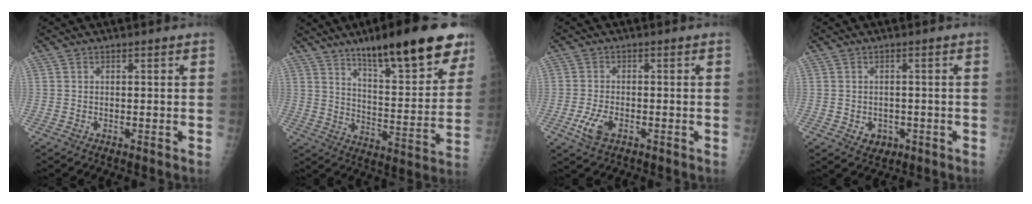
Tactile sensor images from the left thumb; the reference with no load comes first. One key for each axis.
{"total": 22.2, "fx": 14.4, "fy": 5.5, "fz": 15.9, "tx": -0.198, "ty": -0.061, "tz": 0.220}
{"total": 4.6, "fx": -2.0, "fy": 2.4, "fz": 3.4, "tx": -0.077, "ty": 0.002, "tz": -0.036}
{"total": 3.3, "fx": -1.0, "fy": 2.7, "fz": 1.4, "tx": -0.006, "ty": 0.004, "tz": -0.004}